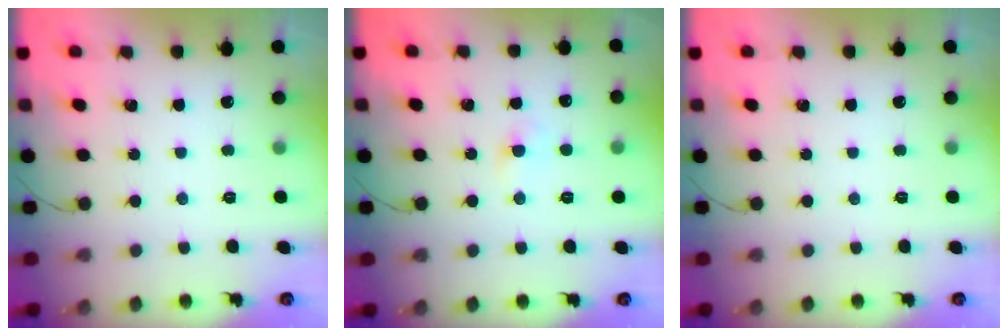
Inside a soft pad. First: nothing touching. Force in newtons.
{"total": 2.7, "press": 2.4, "slide": 1.2}
{"total": 0.0}